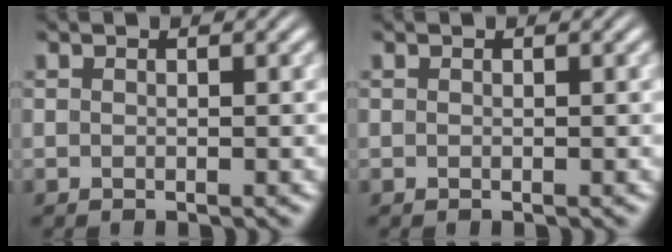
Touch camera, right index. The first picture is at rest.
{"total": 0.0}